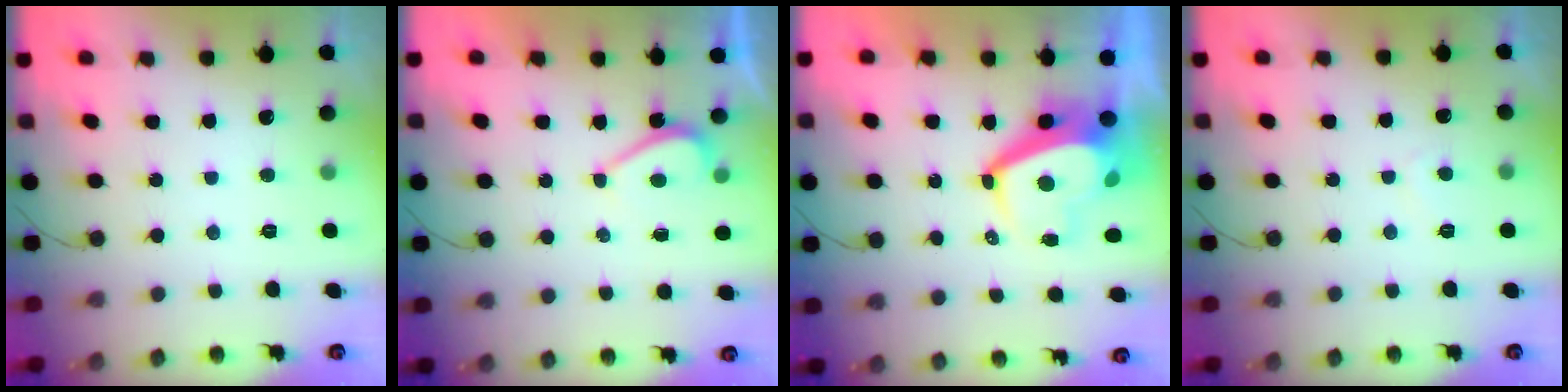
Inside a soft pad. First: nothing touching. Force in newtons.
{"total": 2.2, "press": 2.2, "slide": 0.5}
{"total": 9.1, "press": 9.1, "slide": 1.0}
{"total": 2.1, "press": 2.0, "slide": 0.6}